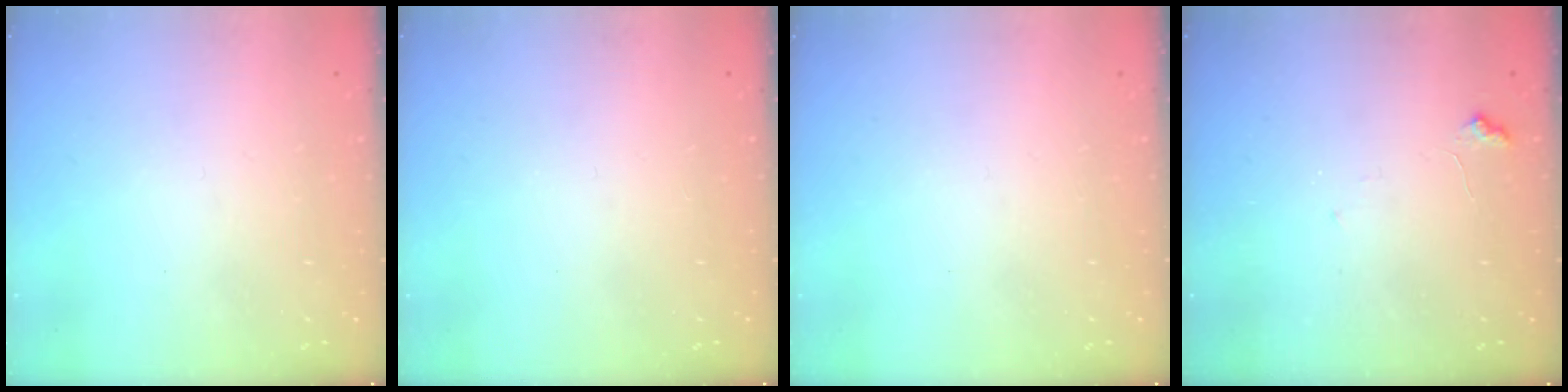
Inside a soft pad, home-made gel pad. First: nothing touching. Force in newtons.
{"total": 0.0}
{"total": 0.0}
{"total": 6.1, "press": 6.0, "slide": 0.5}